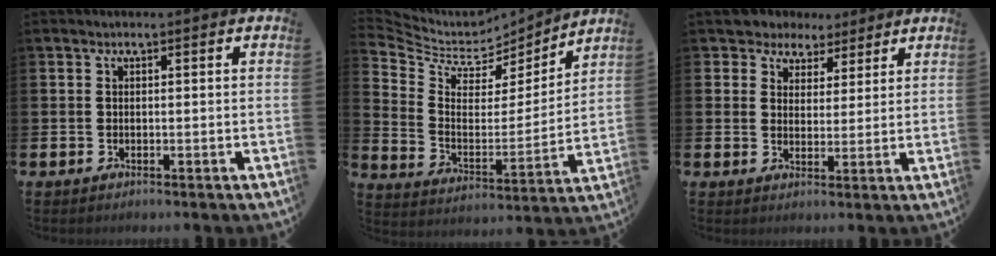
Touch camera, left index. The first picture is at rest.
{"total": 6.0, "force": [5.2, 2.6, 1.5], "torque": [-0.065, -0.043, 0.085]}
{"total": 4.7, "force": [3.9, 2.5, -0.7], "torque": [-0.009, -0.018, 0.069]}